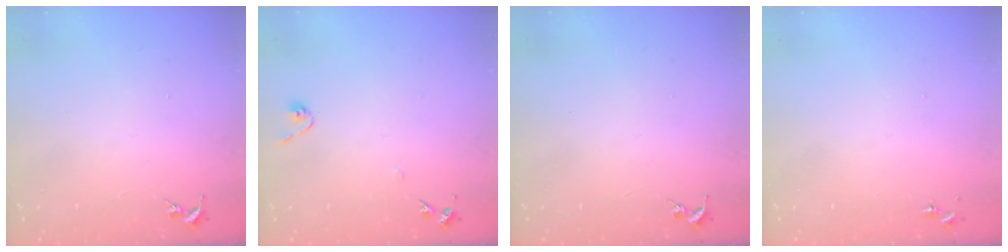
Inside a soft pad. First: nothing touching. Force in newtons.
{"total": 6.8, "press": 6.8, "slide": 0.6}
{"total": 0.0}
{"total": 0.0}